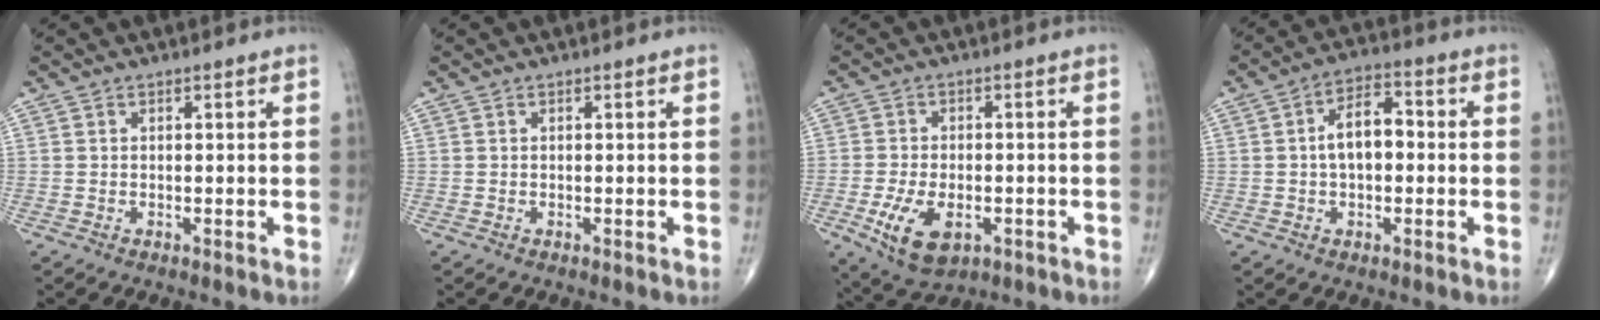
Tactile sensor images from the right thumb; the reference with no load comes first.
{"total": 0.0}
{"total": 9.7, "force": [-3.4, 5.5, 7.3], "torque": [-0.130, 0.000, -0.048]}
{"total": 8.0, "force": [0.1, 4.5, 6.5], "torque": [-0.097, 0.026, -0.008]}